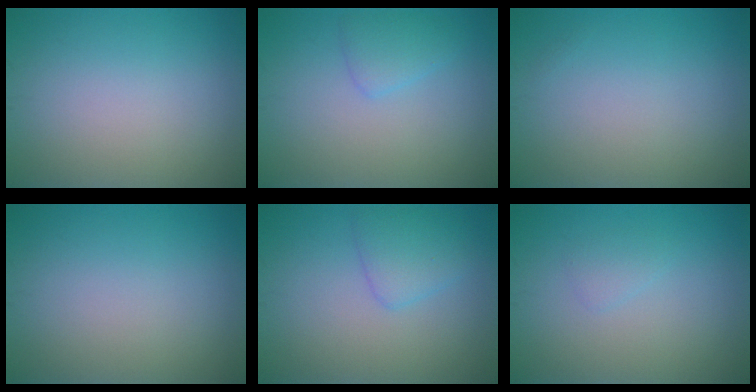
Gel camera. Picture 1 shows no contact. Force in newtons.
{"total": 1.8, "press": 1.8, "slide": 0.2}
{"total": 0.0}
{"total": 0.0}
{"total": 2.5, "press": 2.4, "slide": 0.2}
{"total": 0.9, "press": 0.9, "slide": 0.1}